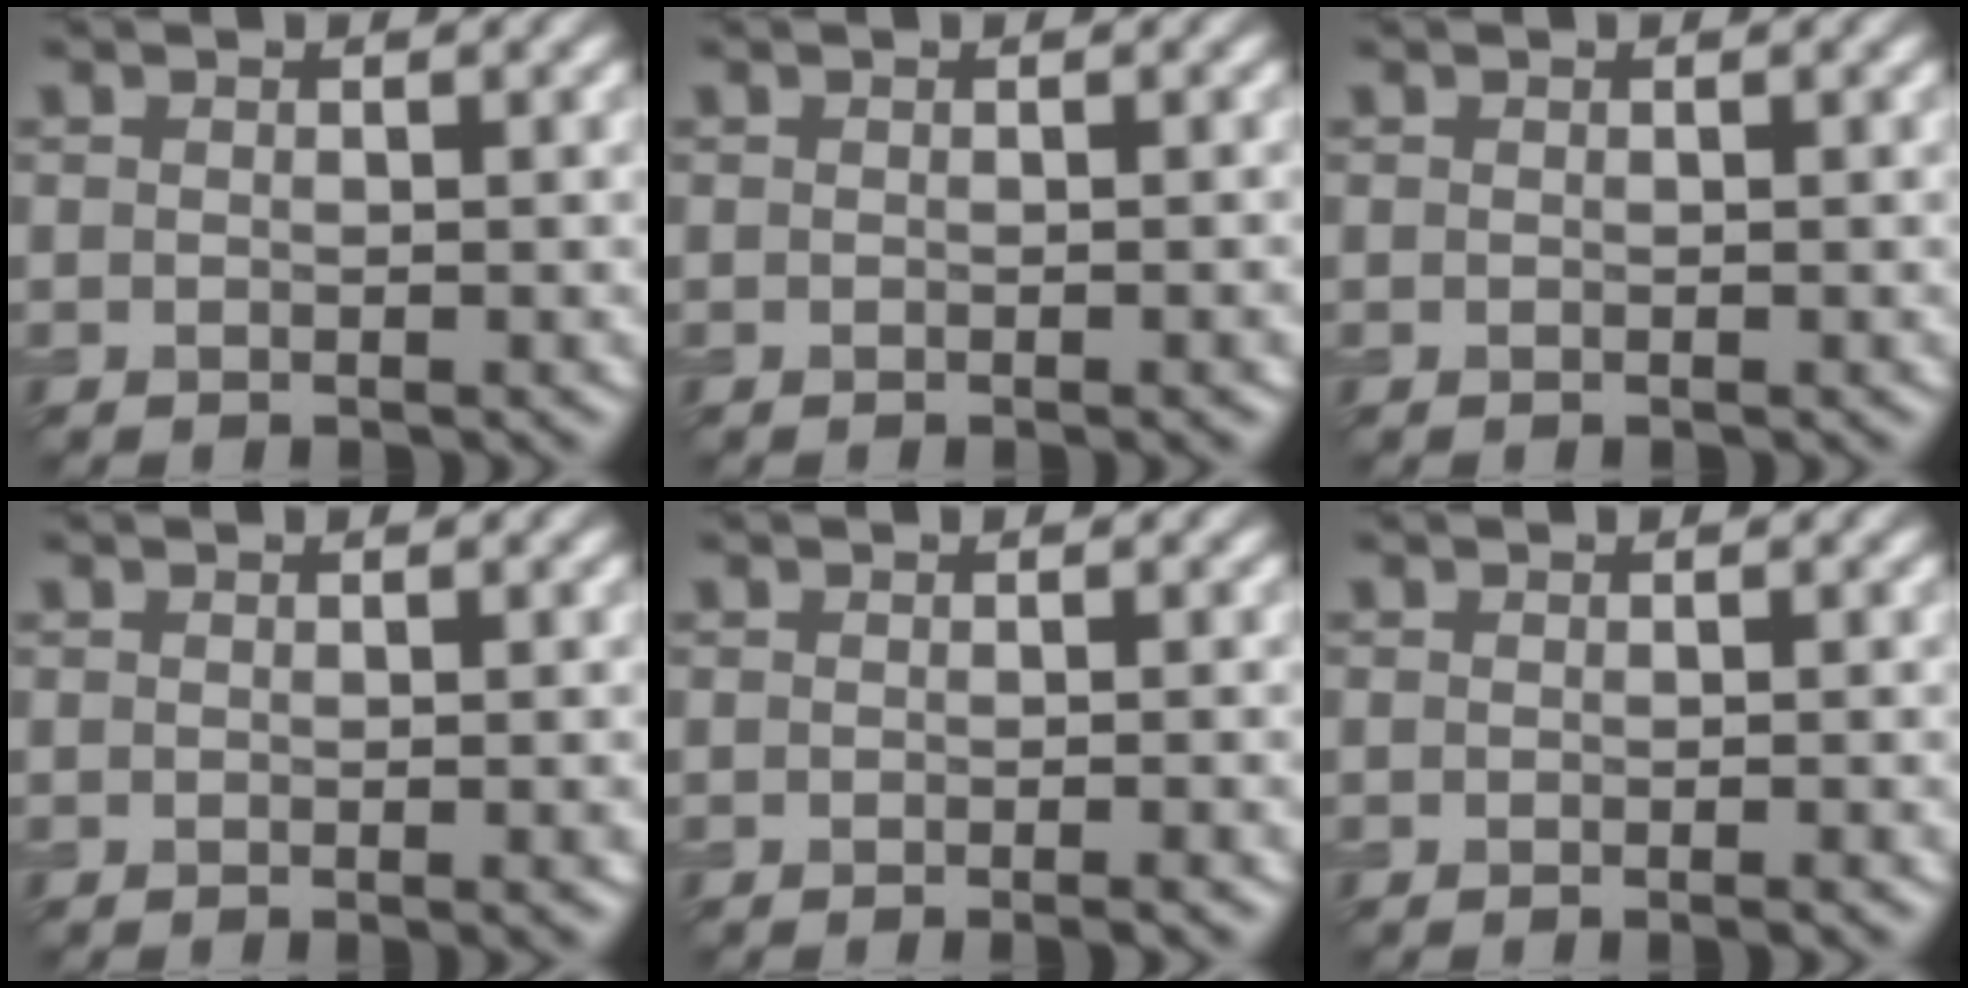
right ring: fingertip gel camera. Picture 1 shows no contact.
{"total": 0.8, "force": [-0.3, 0.1, 0.7], "torque": [-0.005, 0.001, -0.005]}
{"total": 0.0}
{"total": 1.2, "force": [-0.3, 0.2, 1.2], "torque": [-0.011, -0.003, -0.006]}
{"total": 1.9, "force": [-0.9, 0.5, 1.7], "torque": [-0.015, -0.003, -0.013]}
{"total": 1.3, "force": [-0.6, 0.3, 1.1], "torque": [-0.011, -0.004, -0.009]}